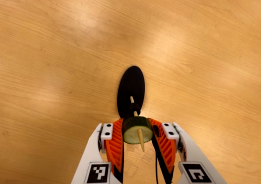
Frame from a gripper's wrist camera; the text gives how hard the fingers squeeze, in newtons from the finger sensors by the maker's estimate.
{"total": 11.3, "left": 9.7, "right": 13.0}